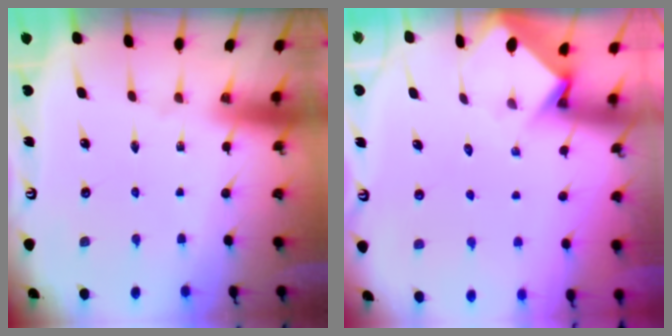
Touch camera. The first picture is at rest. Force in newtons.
{"total": 3.6, "press": 3.6, "slide": 0.2}